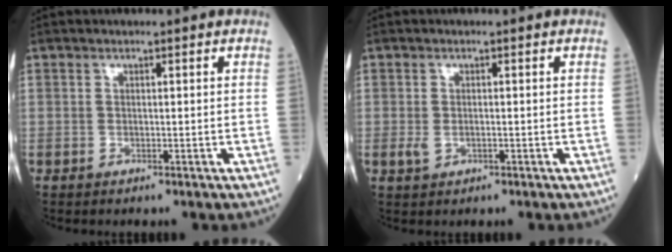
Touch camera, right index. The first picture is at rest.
{"total": 2.0, "force": [-0.4, 1.1, 1.6], "torque": [-0.034, -0.002, -0.002]}